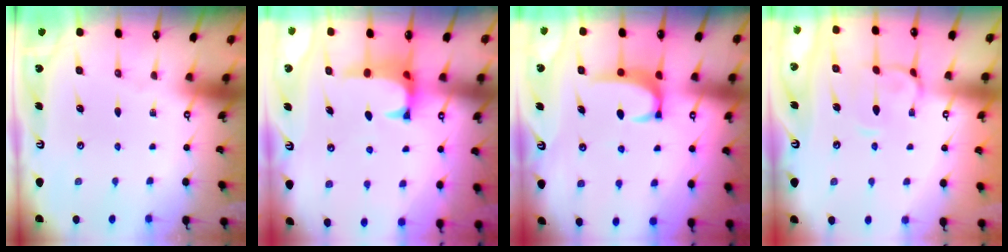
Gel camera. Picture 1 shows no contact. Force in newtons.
{"total": 0.9, "press": 0.3, "slide": 0.8}
{"total": 3.1, "press": 3.1, "slide": 0.3}
{"total": 0.8, "press": 0.4, "slide": 0.7}